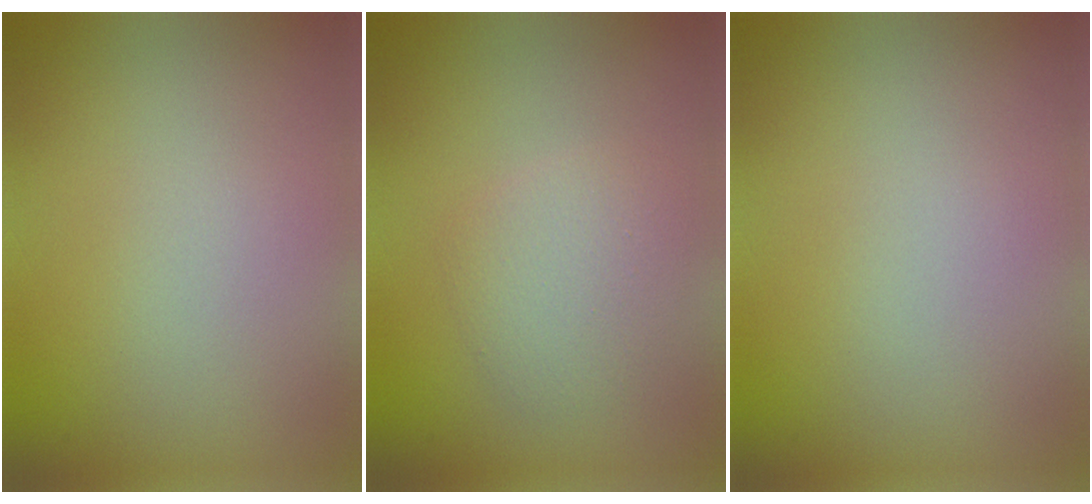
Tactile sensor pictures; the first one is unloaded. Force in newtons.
{"total": 2.3, "press": 2.3, "slide": 0.2}
{"total": 0.0}